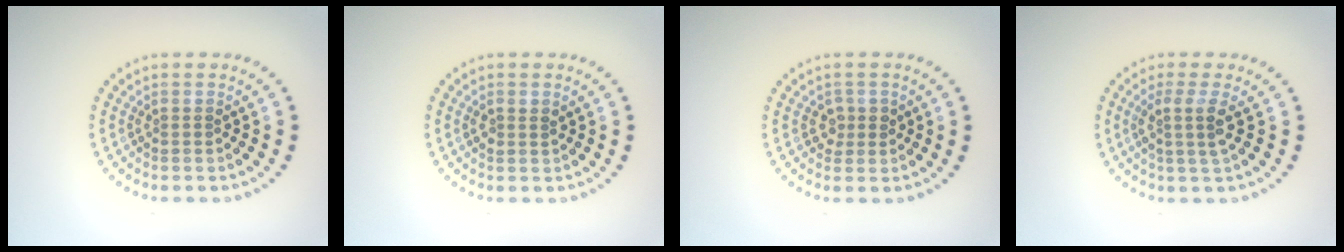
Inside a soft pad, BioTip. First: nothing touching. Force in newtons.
{"total": 1.0, "press": 0.9, "slide": 0.4}
{"total": 1.6, "press": 1.4, "slide": 0.6}
{"total": 2.4, "press": 1.8, "slide": 1.6}